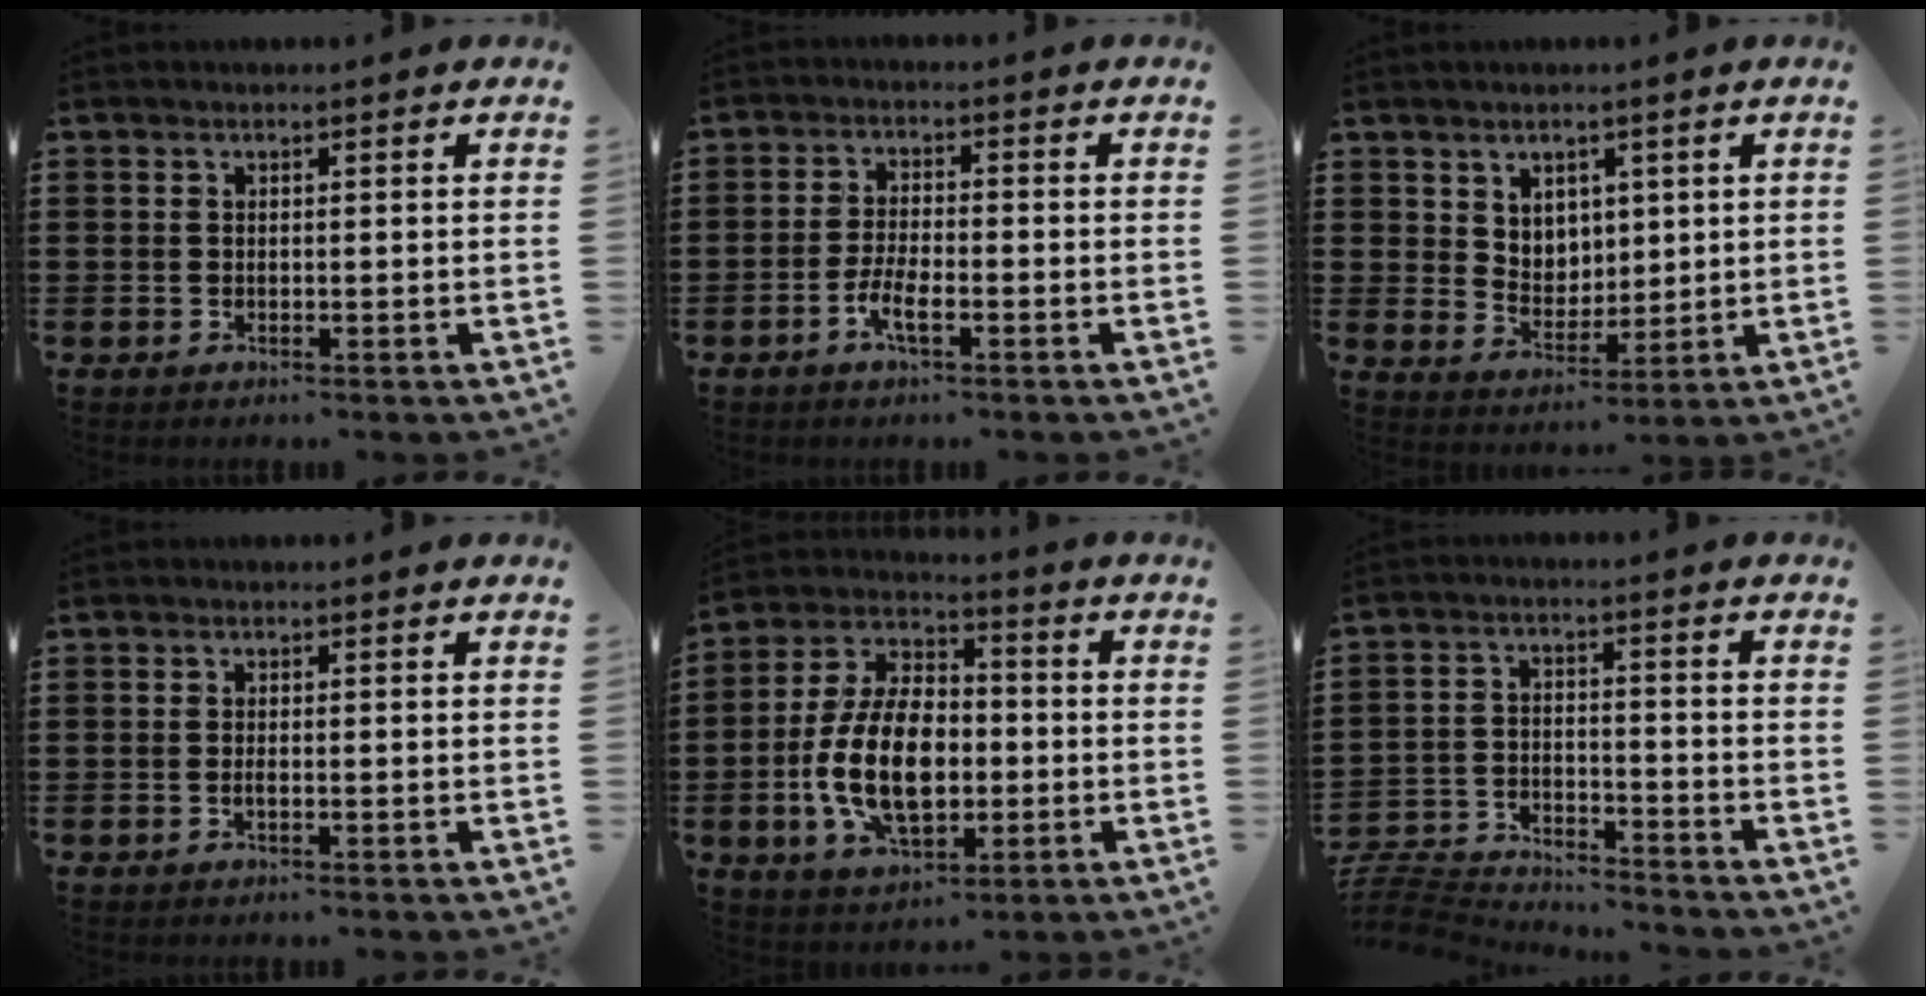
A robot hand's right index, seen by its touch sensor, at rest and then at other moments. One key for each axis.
{"total": 3.8, "fx": -1.9, "fy": 0.9, "fz": 3.2, "tx": -0.073, "ty": -0.003, "tz": -0.041}
{"total": 4.7, "fx": 2.8, "fy": 3.7, "fz": 0.6, "tx": -0.024, "ty": 0.003, "tz": 0.051}
{"total": 0.6, "fx": -0.3, "fy": 0.1, "fz": 0.5, "tx": -0.010, "ty": -0.003, "tz": -0.004}
{"total": 13.2, "fx": -2.3, "fy": 7.5, "fz": 10.6, "tx": -0.234, "ty": -0.003, "tz": -0.045}
{"total": 6.5, "fx": -6.4, "fy": 0.8, "fz": 0.8, "tx": -0.034, "ty": 0.002, "tz": -0.133}